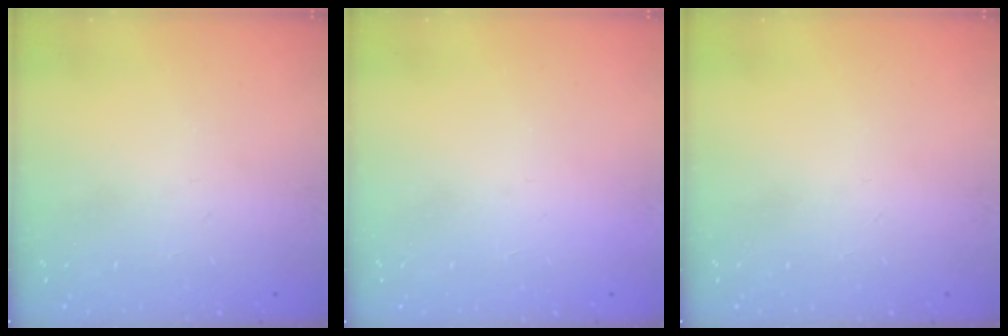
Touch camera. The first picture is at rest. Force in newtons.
{"total": 1.5, "press": 1.5, "slide": 0.1}
{"total": 0.0}